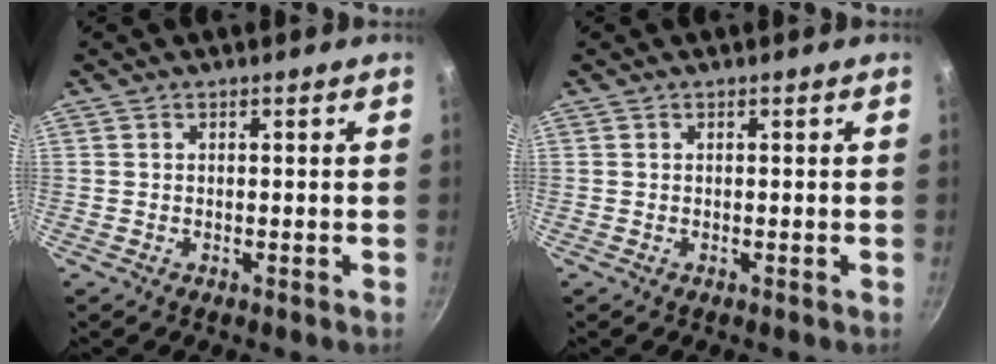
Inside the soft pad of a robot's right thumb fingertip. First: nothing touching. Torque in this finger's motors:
{"motor_torque": [-0.16, 0.15, 0.00, 0.00, 0.00]}